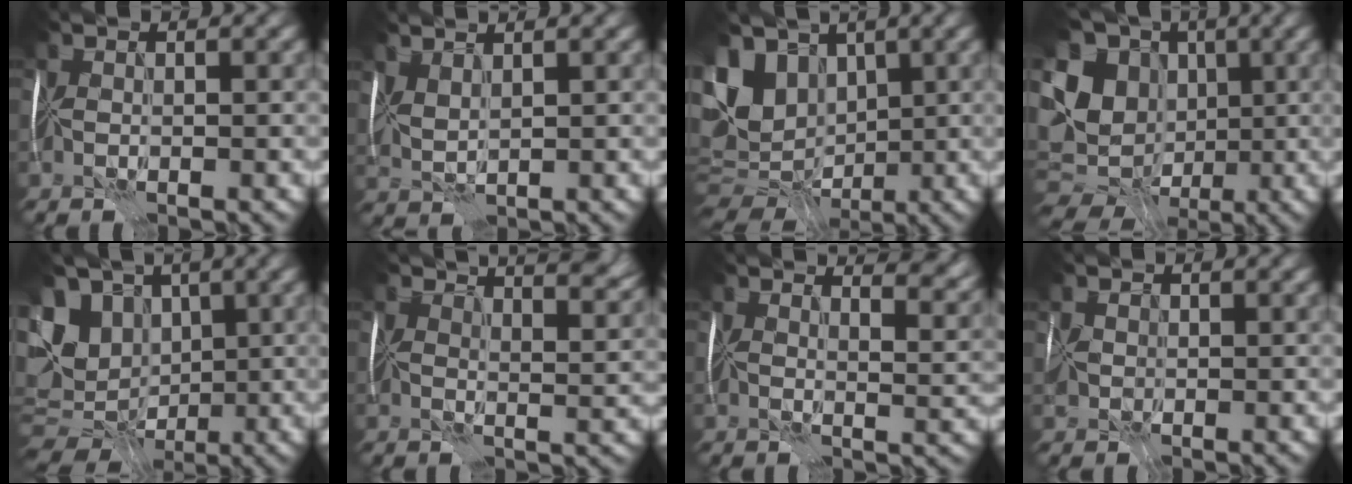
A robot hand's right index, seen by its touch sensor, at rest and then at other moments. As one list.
[{"total": 2.3, "force": [1.3, 0.8, 1.7], "torque": [-0.045, 0.010, 0.024]}, {"total": 10.9, "force": [1.5, 7.9, 7.3], "torque": [-0.172, -0.005, 0.030]}, {"total": 13.5, "force": [-0.5, 11.0, 7.8], "torque": [-0.177, -0.006, 0.000]}, {"total": 11.5, "force": [0.4, 8.7, 7.6], "torque": [-0.151, 0.000, 0.017]}, {"total": 7.4, "force": [6.0, 2.0, 3.8], "torque": [-0.045, 0.011, 0.055]}, {"total": 8.7, "force": [6.8, 2.3, 4.8], "torque": [-0.048, 0.023, 0.058]}, {"total": 1.6, "force": [0.4, 1.3, 0.9], "torque": [-0.032, 0.005, 0.005]}]